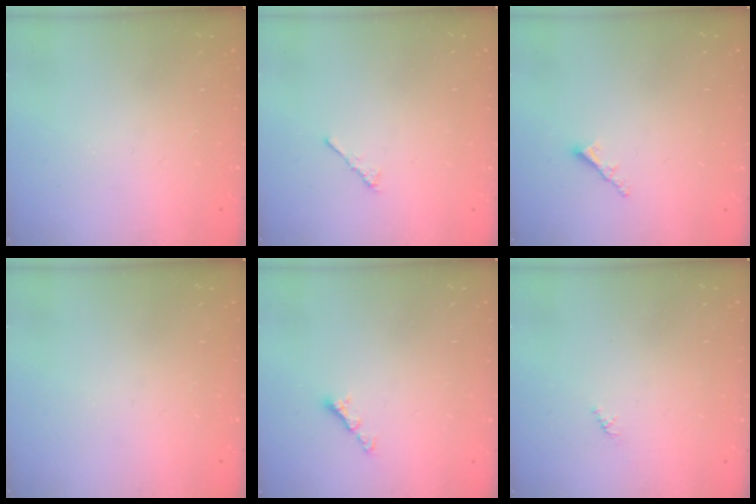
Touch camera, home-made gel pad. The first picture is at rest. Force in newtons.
{"total": 2.3, "press": 2.2, "slide": 0.6}
{"total": 2.3, "press": 2.2, "slide": 0.6}
{"total": 0.0}
{"total": 3.9, "press": 3.9, "slide": 0.6}
{"total": 0.8, "press": 0.7, "slide": 0.4}